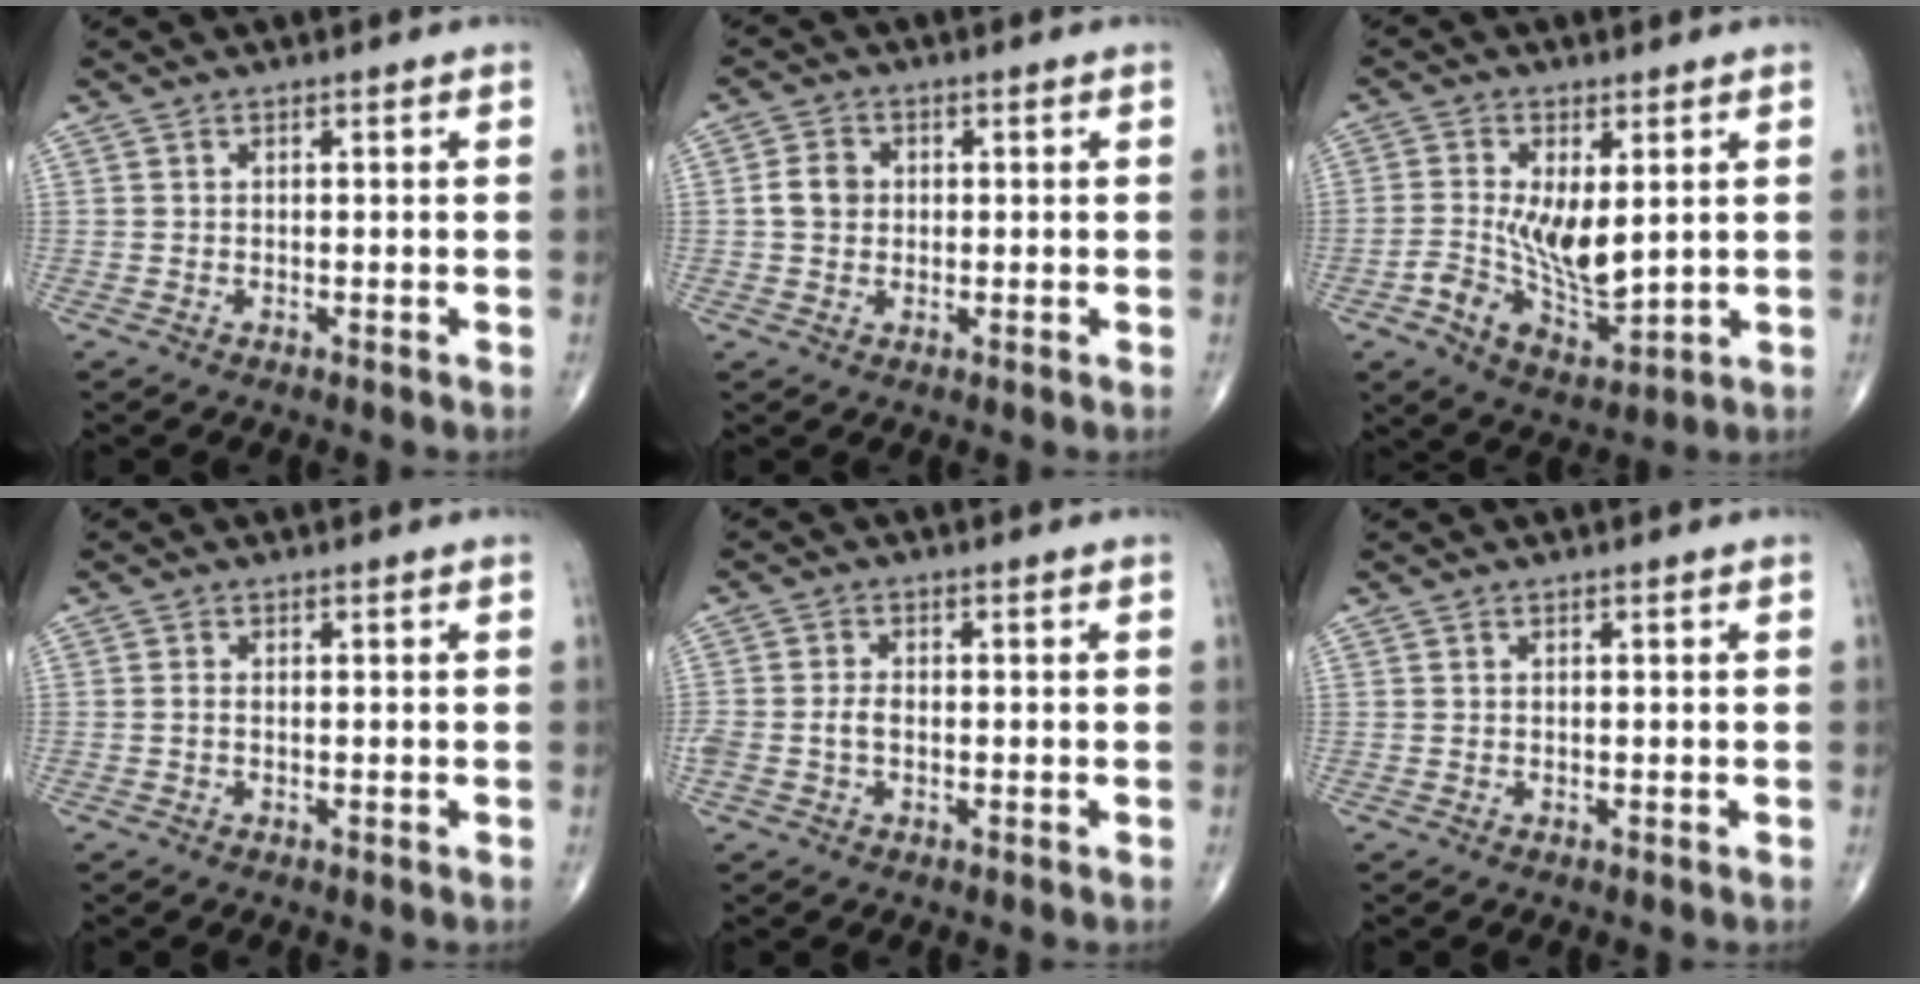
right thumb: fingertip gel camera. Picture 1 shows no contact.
{"total": 4.1, "force": [0.2, 3.5, 2.3], "torque": [-0.033, 0.006, 0.000]}
{"total": 11.1, "force": [0.3, 5.8, 9.4], "torque": [-0.152, -0.007, 0.018]}
{"total": 0.6, "force": [-0.2, 0.3, 0.5], "torque": [-0.011, 0.000, -0.005]}
{"total": 3.0, "force": [-0.7, 1.9, 2.2], "torque": [-0.058, 0.011, -0.014]}
{"total": 0.0}